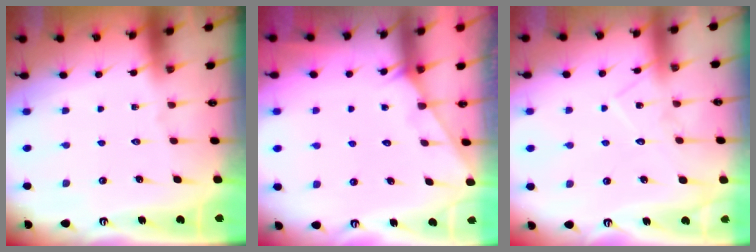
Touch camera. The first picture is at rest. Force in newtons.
{"total": 1.8, "press": 1.8, "slide": 0.1}
{"total": 9.7, "press": 9.7, "slide": 0.7}